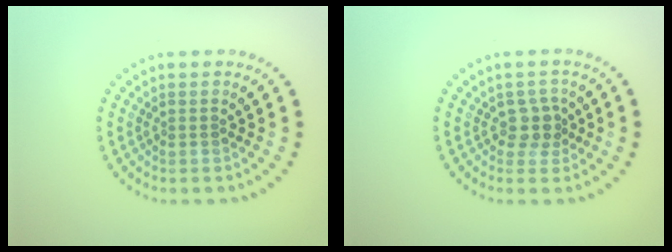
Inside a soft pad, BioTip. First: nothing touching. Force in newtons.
{"total": 1.9, "press": 1.5, "slide": 1.2}